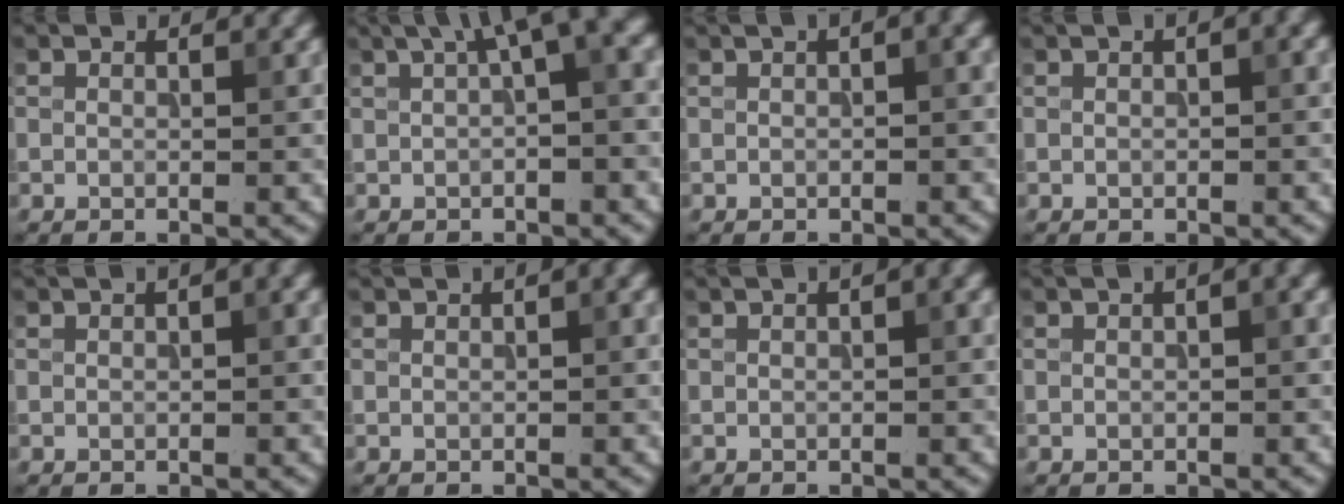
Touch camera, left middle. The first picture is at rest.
{"total": 6.0, "force": [2.2, 1.6, 5.4], "torque": [-0.065, 0.021, 0.029]}
{"total": 3.1, "force": [1.3, 0.9, 2.7], "torque": [-0.033, 0.008, 0.013]}
{"total": 1.9, "force": [0.7, 0.5, 1.7], "torque": [-0.020, 0.006, 0.008]}
{"total": 3.2, "force": [1.6, 1.0, 2.7], "torque": [-0.032, 0.011, 0.017]}
{"total": 2.9, "force": [1.5, 0.8, 2.3], "torque": [-0.027, 0.009, 0.017]}
{"total": 3.1, "force": [1.5, 0.9, 2.5], "torque": [-0.033, 0.010, 0.018]}
{"total": 3.2, "force": [1.5, 0.9, 2.7], "torque": [-0.034, 0.009, 0.017]}